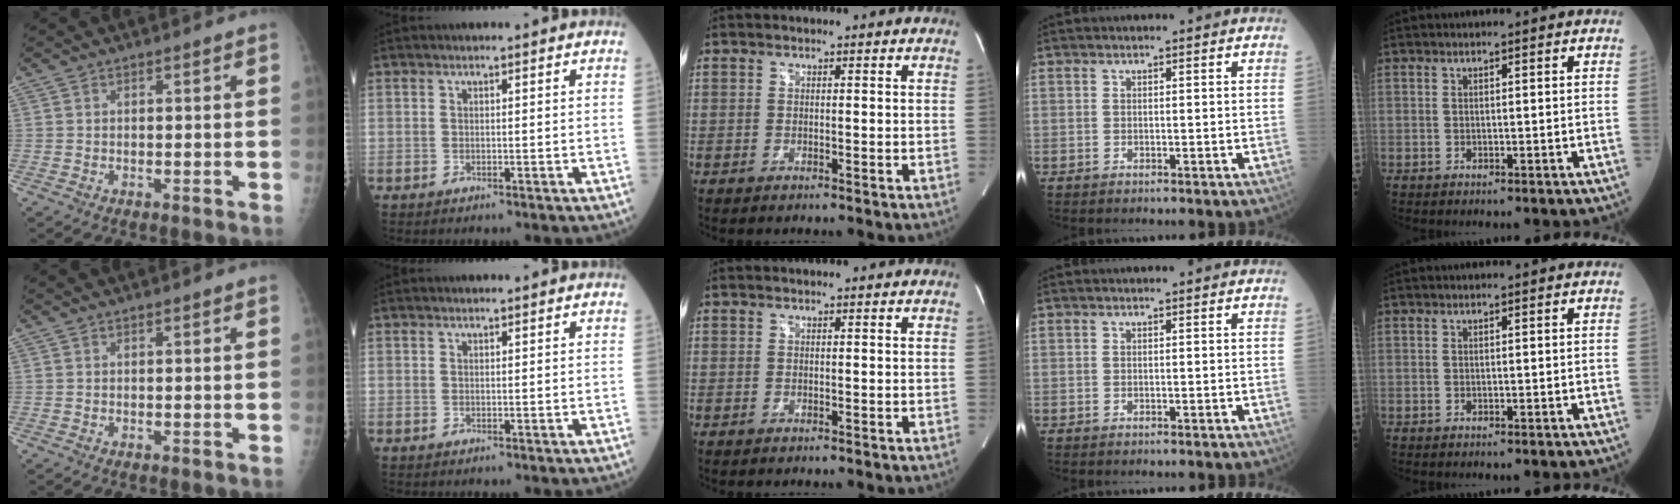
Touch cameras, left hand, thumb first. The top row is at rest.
{}